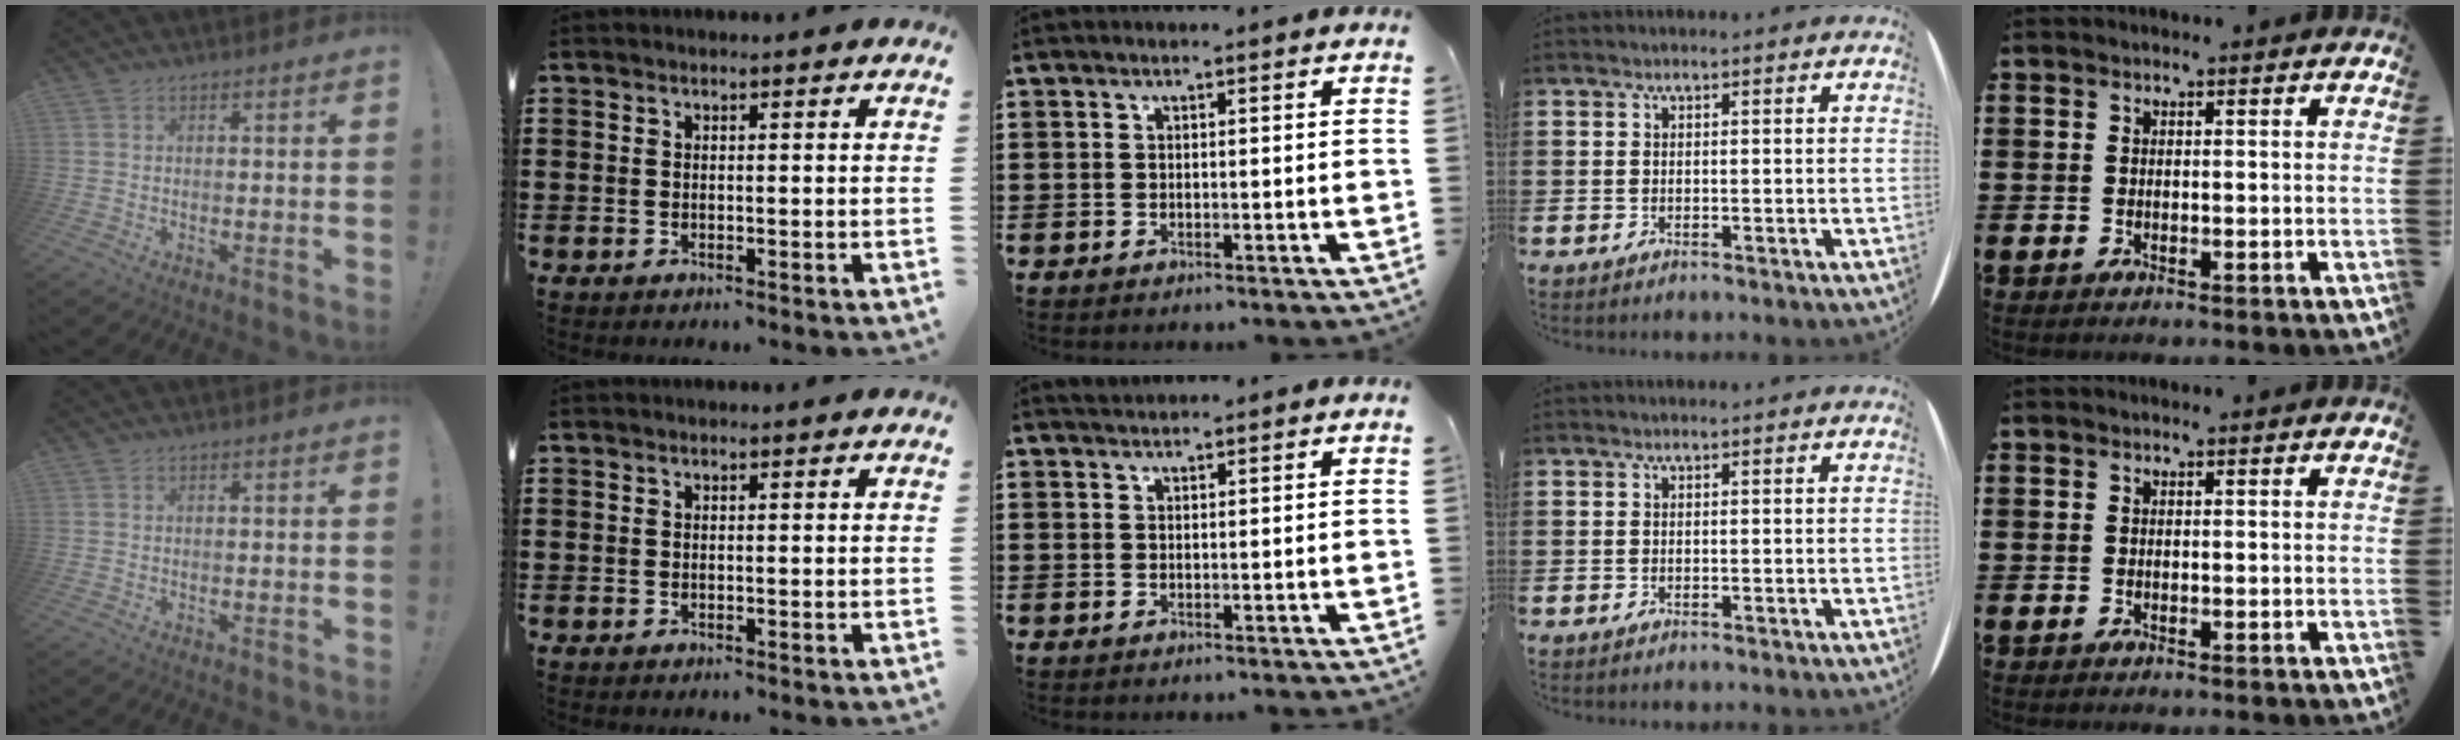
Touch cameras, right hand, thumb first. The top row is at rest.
{"middle": {"total": 1.0, "force": [1.0, 0.1, 0.0], "torque": [-0.002, -0.001, 0.018]}}